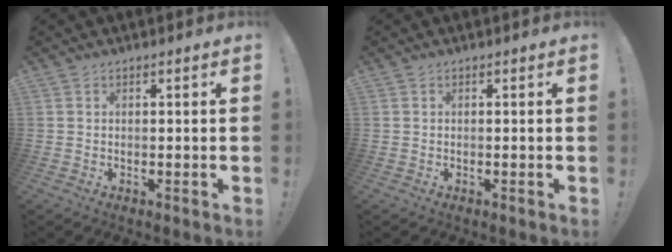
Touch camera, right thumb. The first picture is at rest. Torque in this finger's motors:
{"motor_torque": [-0.21, -0.03, -0.04, 0.13, 0.07]}